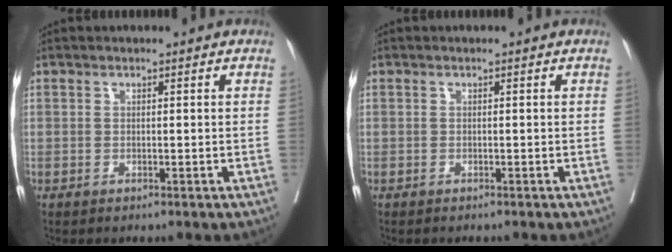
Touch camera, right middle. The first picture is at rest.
{"total": 0.8, "force": [-0.7, 0.2, 0.2], "torque": [-0.007, -0.002, -0.012]}